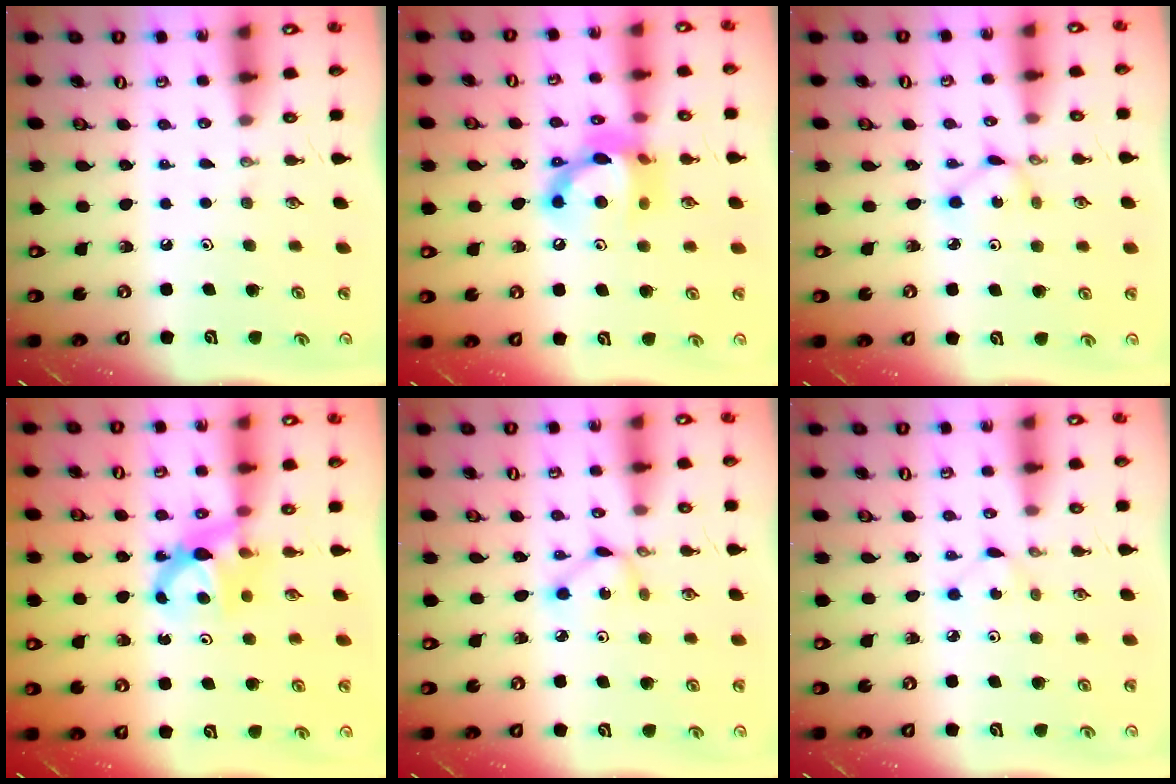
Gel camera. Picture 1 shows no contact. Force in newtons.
{"total": 14.0, "press": 13.9, "slide": 1.1}
{"total": 1.9, "press": 1.9, "slide": 0.1}
{"total": 6.4, "press": 6.4, "slide": 0.4}
{"total": 3.1, "press": 3.1, "slide": 0.1}
{"total": 3.0, "press": 3.0, "slide": 0.3}